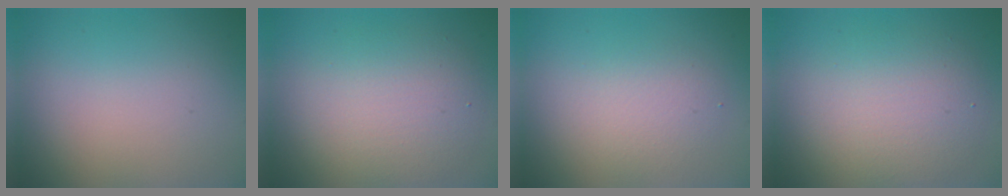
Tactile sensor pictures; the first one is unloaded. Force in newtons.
{"total": 5.3, "press": 5.3, "slide": 0.6}
{"total": 2.8, "press": 2.8, "slide": 0.3}
{"total": 5.2, "press": 5.2, "slide": 0.1}